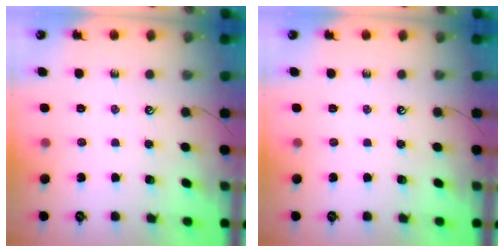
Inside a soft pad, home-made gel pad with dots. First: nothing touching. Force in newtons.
{"total": 0.0}